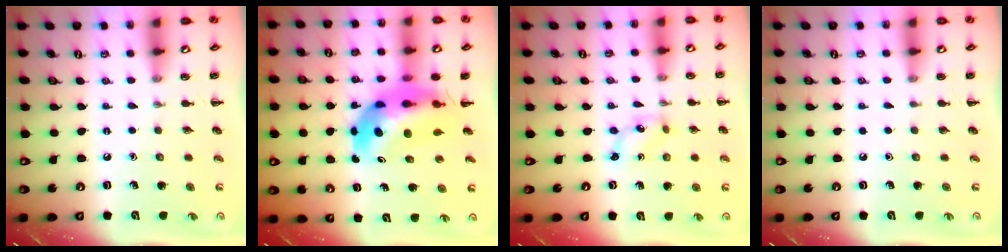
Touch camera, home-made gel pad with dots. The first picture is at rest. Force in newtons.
{"total": 9.7, "press": 9.2, "slide": 3.1}
{"total": 1.4, "press": 1.3, "slide": 0.3}
{"total": 0.0}